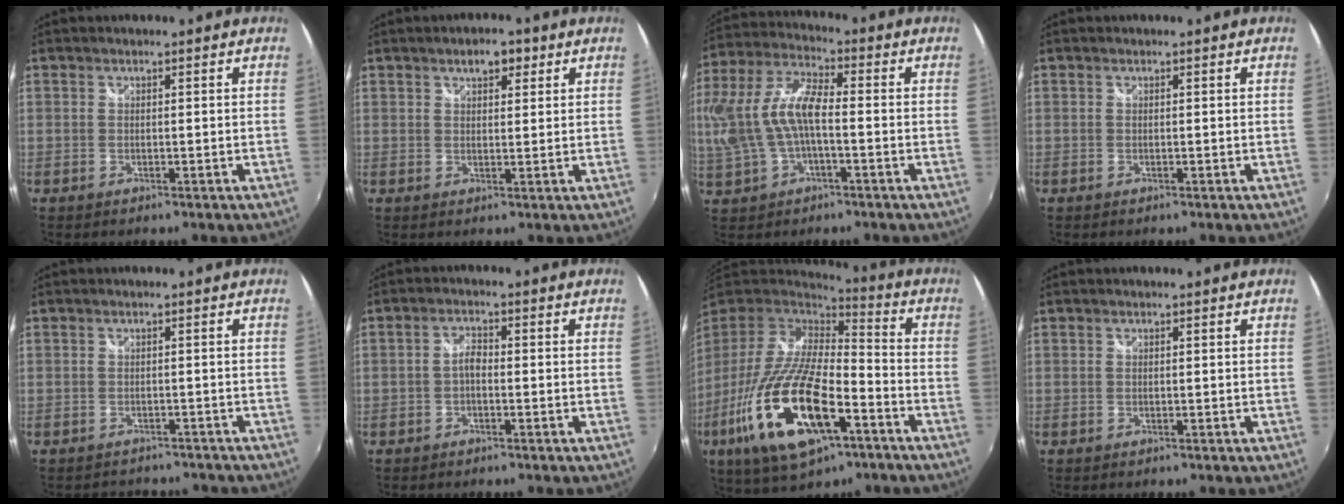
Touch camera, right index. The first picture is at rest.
{"total": 3.8, "force": [2.1, 2.0, 2.4], "torque": [-0.033, 0.012, 0.033]}
{"total": 13.0, "force": [-1.3, 5.7, 11.6], "torque": [-0.237, 0.009, -0.020]}
{"total": 0.0}
{"total": 6.1, "force": [-5.3, 2.5, 1.6], "torque": [-0.029, -0.004, -0.067]}
{"total": 2.2, "force": [-0.9, 1.1, 1.7], "torque": [-0.038, 0.007, -0.019]}
{"total": 25.3, "force": [-11.4, 9.4, 20.5], "torque": [-0.415, -0.058, -0.204]}
{"total": 0.0}